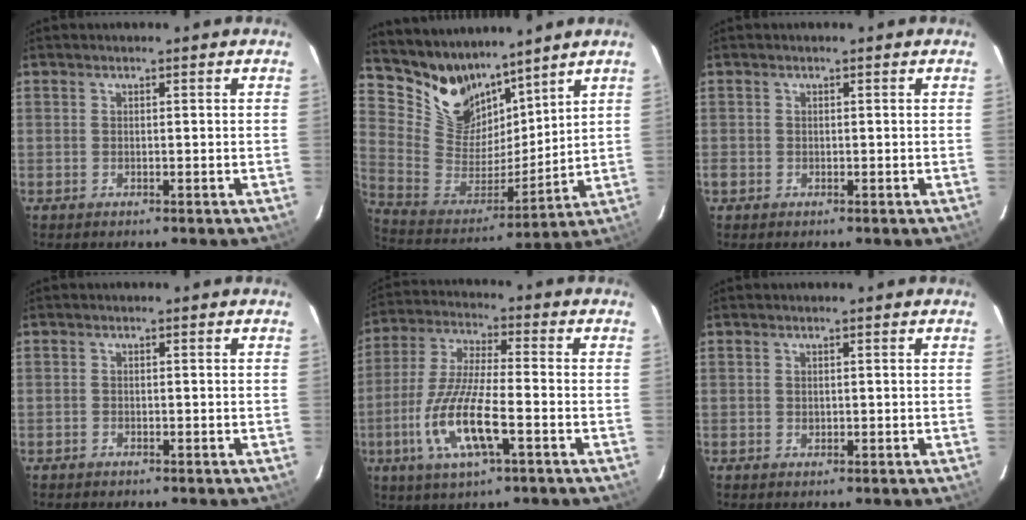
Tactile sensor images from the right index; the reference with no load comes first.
{"total": 15.2, "force": [12.4, 7.6, 4.3], "torque": [-0.113, -0.004, 0.250]}
{"total": 1.1, "force": [-0.4, 1.0, 0.1], "torque": [-0.004, 0.001, -0.008]}
{"total": 0.9, "force": [-0.7, 0.5, 0.0], "torque": [-0.004, 0.003, -0.013]}
{"total": 13.8, "force": [-5.0, 3.3, 12.4], "torque": [-0.264, -0.014, -0.095]}
{"total": 0.6, "force": [0.1, 0.5, 0.2], "torque": [-0.002, 0.002, 0.004]}